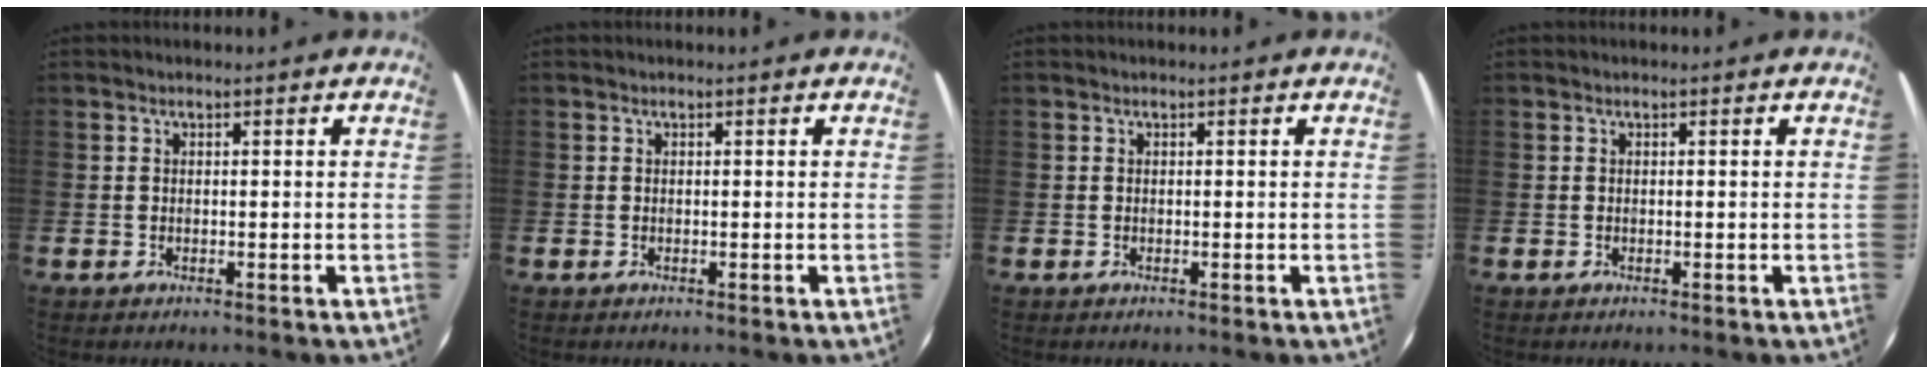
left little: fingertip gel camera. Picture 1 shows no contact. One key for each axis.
{"total": 0.0}
{"total": 0.0}
{"total": 0.0}